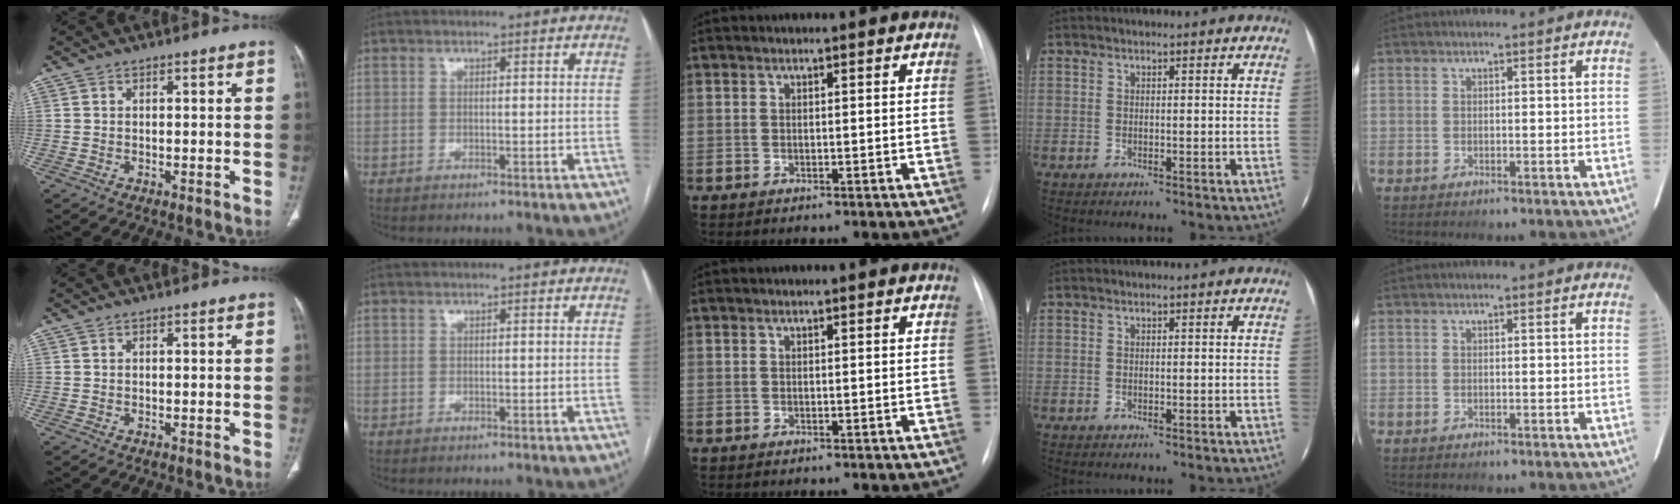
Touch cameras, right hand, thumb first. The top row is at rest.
{}